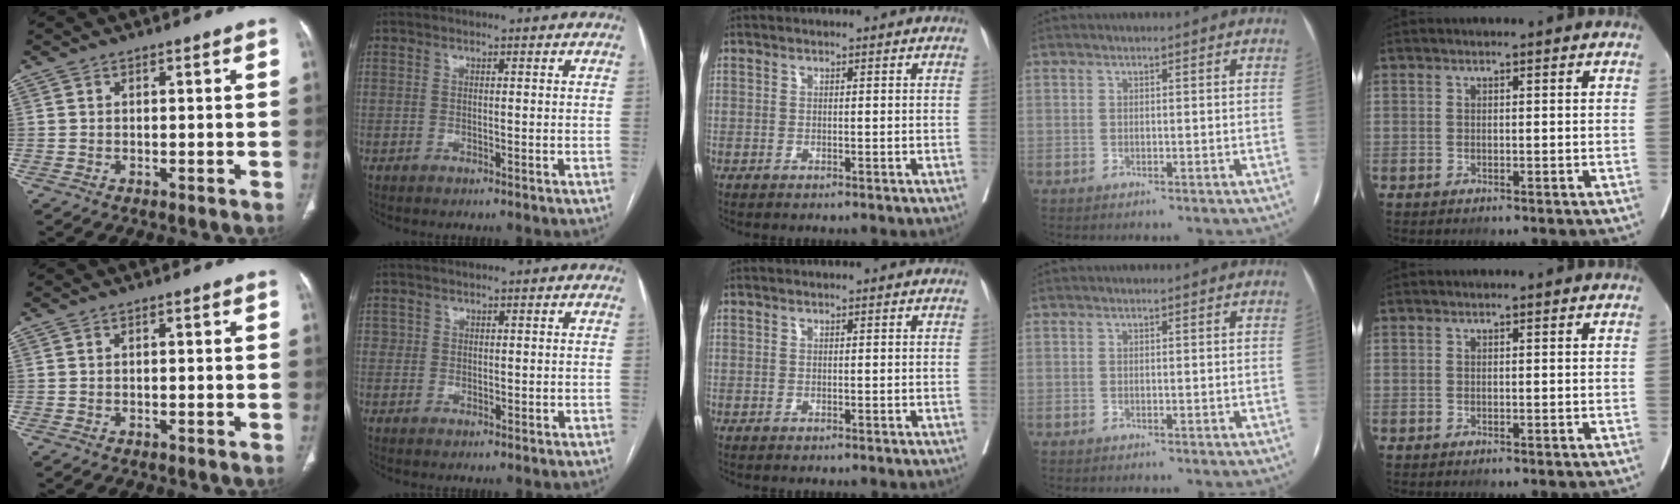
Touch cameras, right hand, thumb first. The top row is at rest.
{"thumb": {"total": 0.7, "force": [0.0, 0.2, 0.6], "torque": [-0.014, 0.001, 0.002]}, "index": {"total": 1.4, "force": [0.3, 1.3, 0.4], "torque": [-0.006, 0.006, 0.009]}}